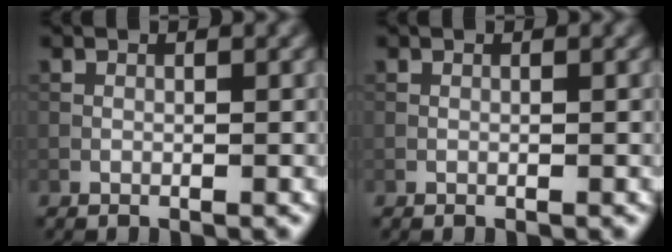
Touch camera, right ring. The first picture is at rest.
{"total": 0.0}